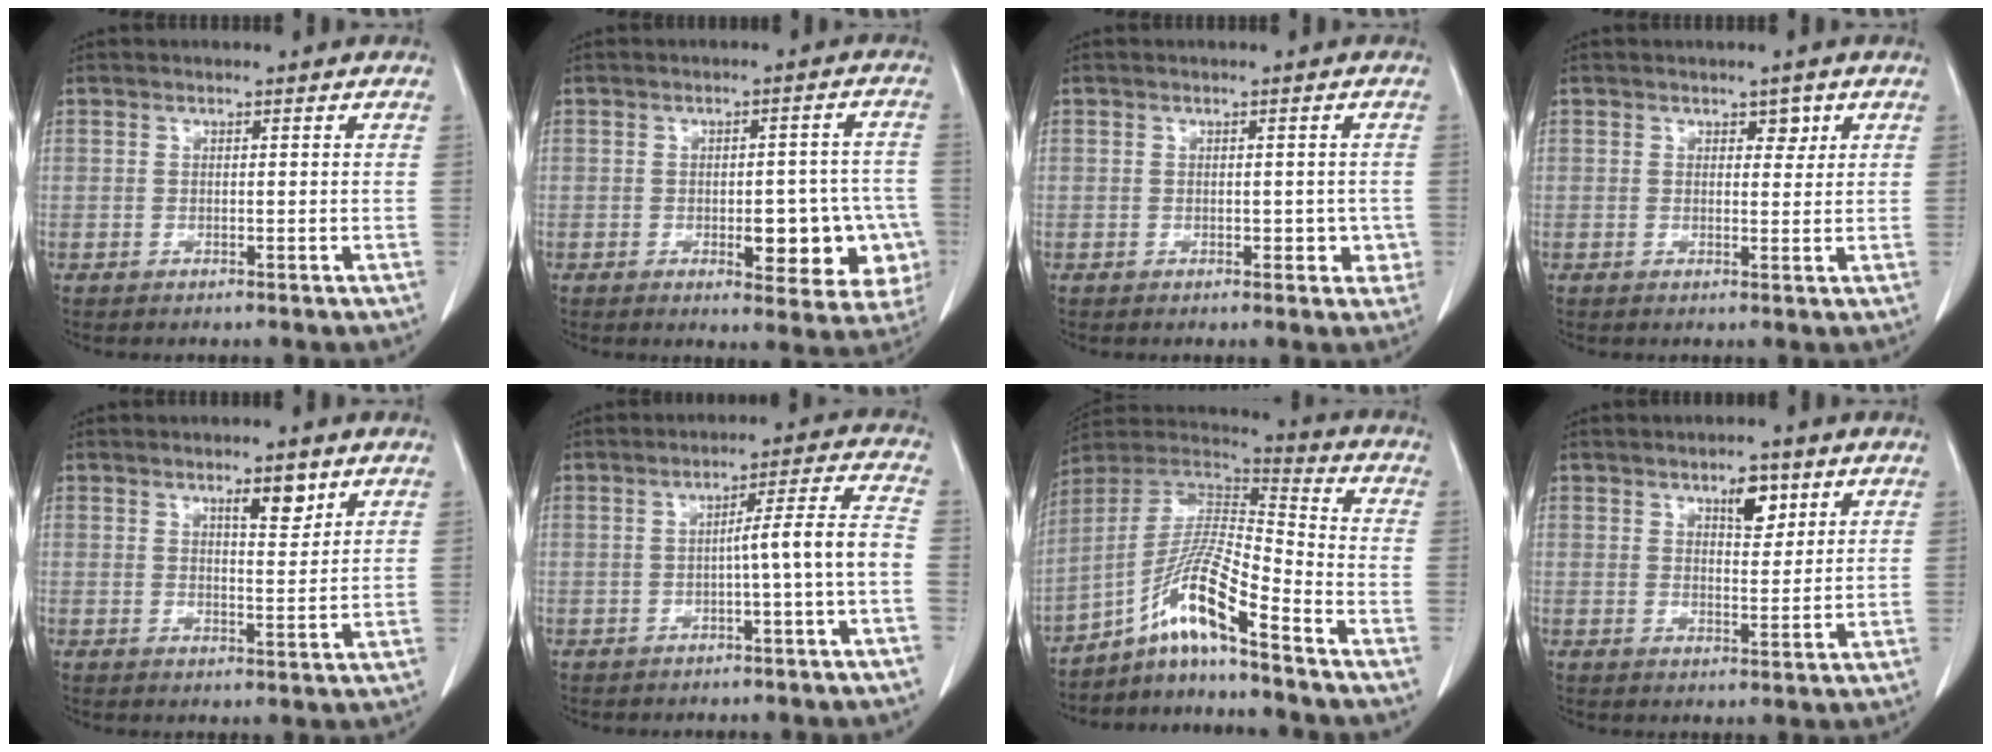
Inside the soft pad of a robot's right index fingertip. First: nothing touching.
{"total": 11.9, "force": [-3.6, 4.8, 10.3], "torque": [-0.080, 0.023, -0.032]}
{"total": 2.7, "force": [-0.5, 1.9, 1.8], "torque": [-0.007, 0.011, 0.000]}
{"total": 2.0, "force": [1.1, 1.2, 1.2], "torque": [-0.007, -0.002, 0.014]}
{"total": 4.2, "force": [2.6, 1.1, 3.1], "torque": [-0.048, -0.004, 0.041]}
{"total": 6.1, "force": [-1.9, -0.8, 5.8], "torque": [-0.081, 0.018, -0.025]}
{"total": 11.4, "force": [-7.5, 0.1, 8.6], "torque": [-0.164, 0.014, -0.141]}
{"total": 4.5, "force": [2.5, 1.8, 3.2], "torque": [-0.049, -0.002, 0.040]}